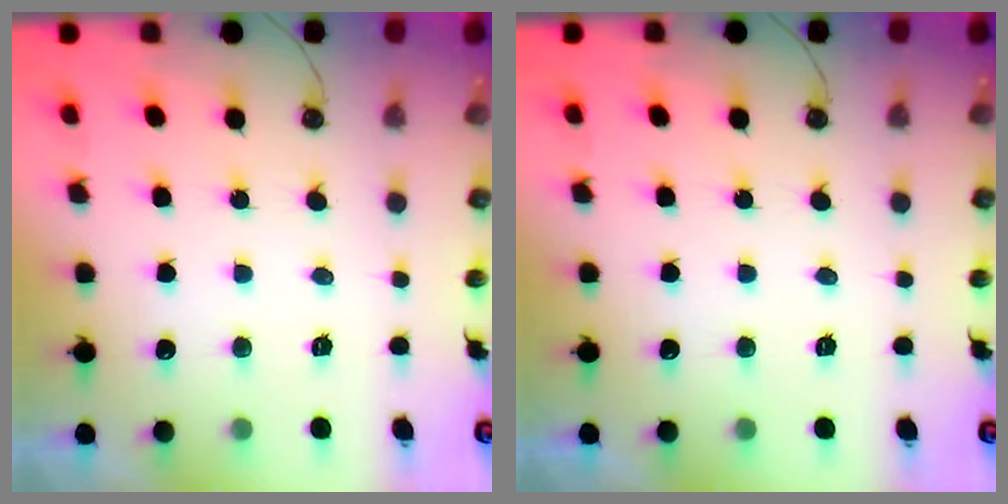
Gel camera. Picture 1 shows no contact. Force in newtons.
{"total": 0.0}